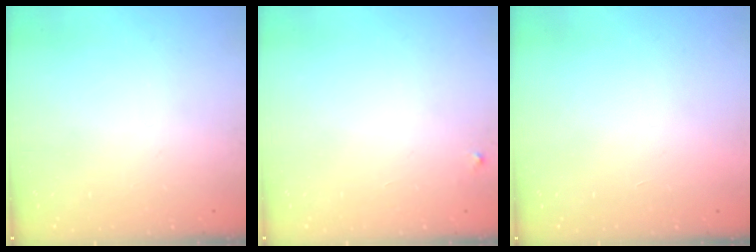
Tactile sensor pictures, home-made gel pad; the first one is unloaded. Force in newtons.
{"total": 2.3, "press": 2.3, "slide": 0.2}
{"total": 1.5, "press": 1.5, "slide": 0.1}